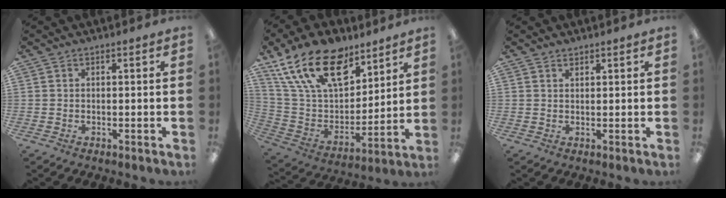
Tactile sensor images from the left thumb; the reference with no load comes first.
{"total": 21.5, "force": [13.4, 11.4, 12.4], "torque": [-0.232, -0.069, 0.244]}
{"total": 1.1, "force": [1.1, 0.3, 0.2], "torque": [-0.004, -0.001, 0.021]}